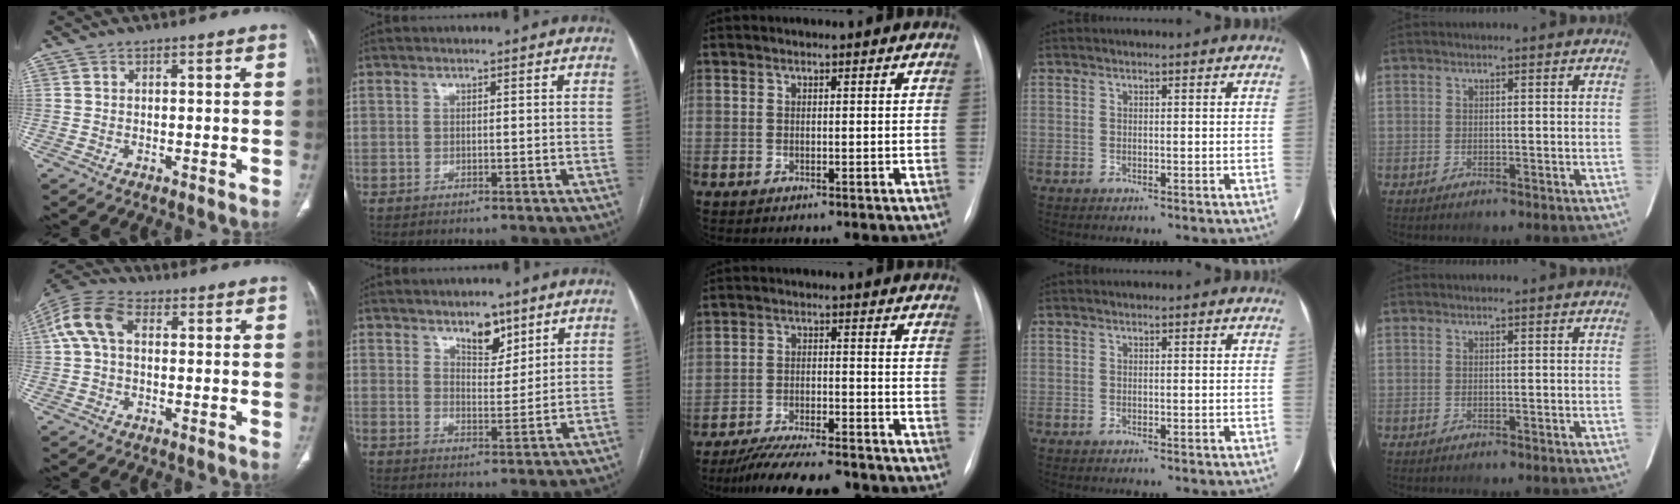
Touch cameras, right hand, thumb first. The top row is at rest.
{"thumb": {"total": 9.3, "force": [1.6, 5.9, 6.9], "torque": [-0.148, 0.032, 0.025]}, "index": {"total": 5.1, "force": [3.7, 2.3, 2.8], "torque": [-0.041, -0.006, 0.063]}, "middle": {"total": 12.0, "force": [-10.7, 1.8, 5.3], "torque": [-0.083, -0.008, -0.163]}}